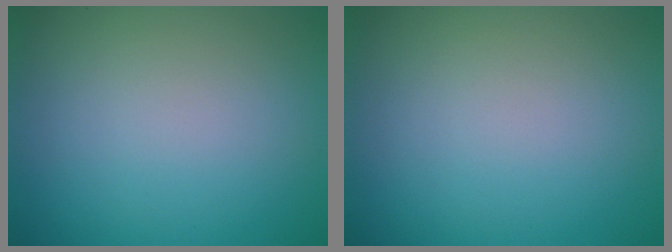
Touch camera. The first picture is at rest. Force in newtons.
{"total": 0.0}